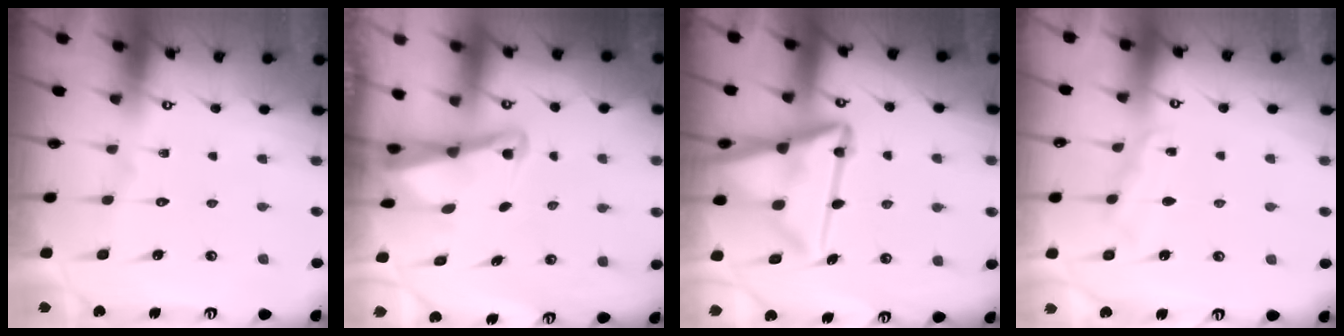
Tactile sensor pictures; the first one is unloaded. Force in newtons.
{"total": 2.6, "press": 2.6, "slide": 0.5}
{"total": 18.1, "press": 18.0, "slide": 1.9}
{"total": 4.7, "press": 4.6, "slide": 0.4}